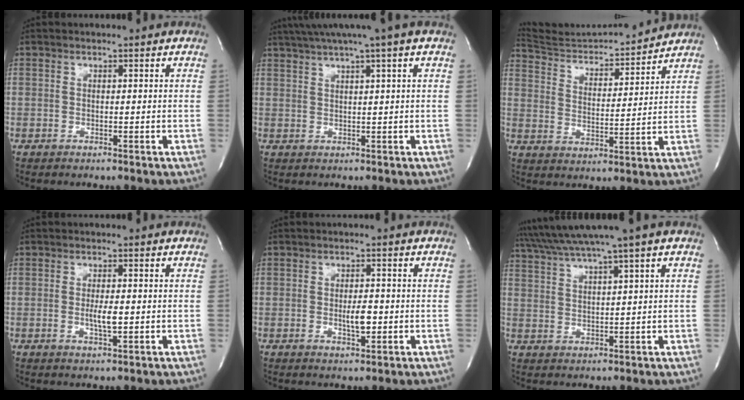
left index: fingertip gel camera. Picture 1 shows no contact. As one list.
[{"total": 7.7, "force": [5.8, -1.5, 4.9], "torque": [-0.081, 0.026, 0.083]}, {"total": 14.3, "force": [14.0, 0.8, 2.4], "torque": [-0.045, 0.000, 0.225]}, {"total": 2.9, "force": [-0.4, 0.5, 2.8], "torque": [-0.057, -0.005, -0.007]}, {"total": 3.2, "force": [-0.6, 0.9, 3.0], "torque": [-0.054, -0.002, -0.007]}, {"total": 8.8, "force": [7.0, -2.1, 5.0], "torque": [-0.092, 0.024, 0.115]}]